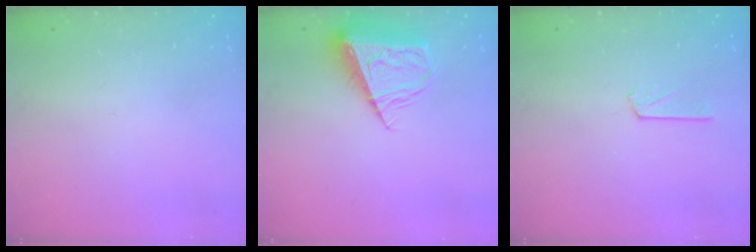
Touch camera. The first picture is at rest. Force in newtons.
{"total": 10.1, "press": 10.1, "slide": 1.3}
{"total": 3.9, "press": 3.9, "slide": 0.5}